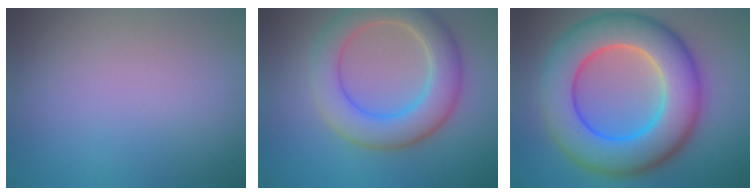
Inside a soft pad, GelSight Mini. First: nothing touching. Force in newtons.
{"total": 6.4, "press": 6.4, "slide": 0.7}
{"total": 11.8, "press": 11.8, "slide": 0.5}